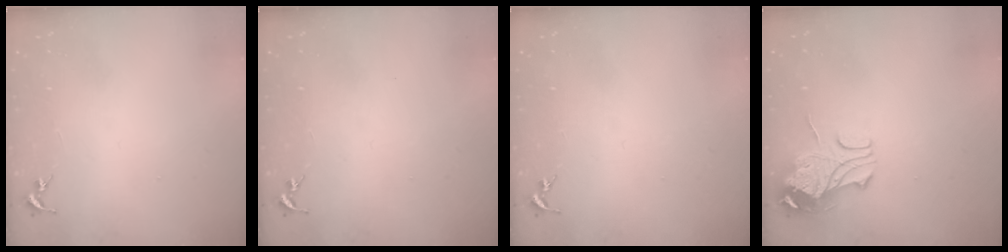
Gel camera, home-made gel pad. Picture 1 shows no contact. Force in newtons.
{"total": 0.0}
{"total": 0.0}
{"total": 9.6, "press": 9.5, "slide": 1.1}